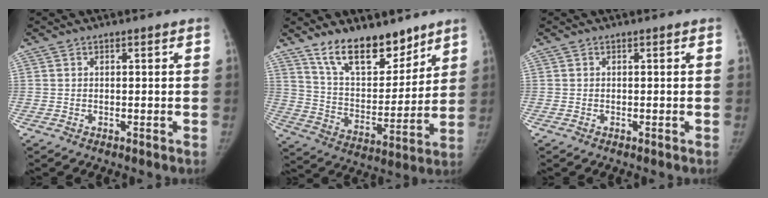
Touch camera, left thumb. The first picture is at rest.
{"total": 16.0, "force": [11.8, 7.2, 7.9], "torque": [-0.082, -0.082, 0.212]}
{"total": 0.0}